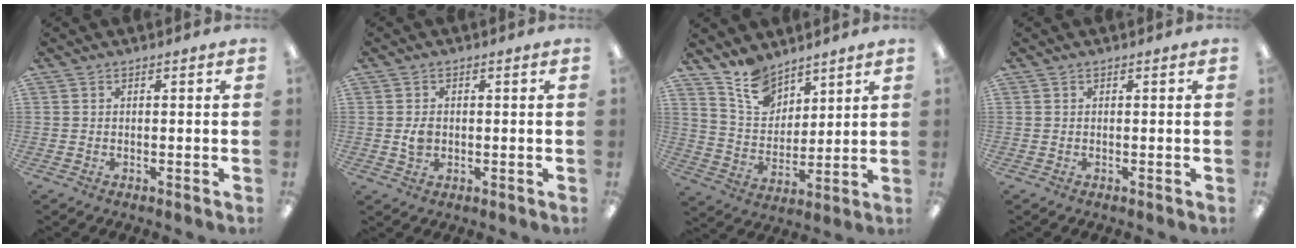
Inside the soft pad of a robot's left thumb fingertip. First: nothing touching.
{"total": 2.9, "force": [0.0, 2.1, 2.1], "torque": [-0.031, 0.002, -0.001]}
{"total": 10.7, "force": [8.5, 5.7, 3.1], "torque": [-0.070, -0.045, 0.166]}
{"total": 0.0}